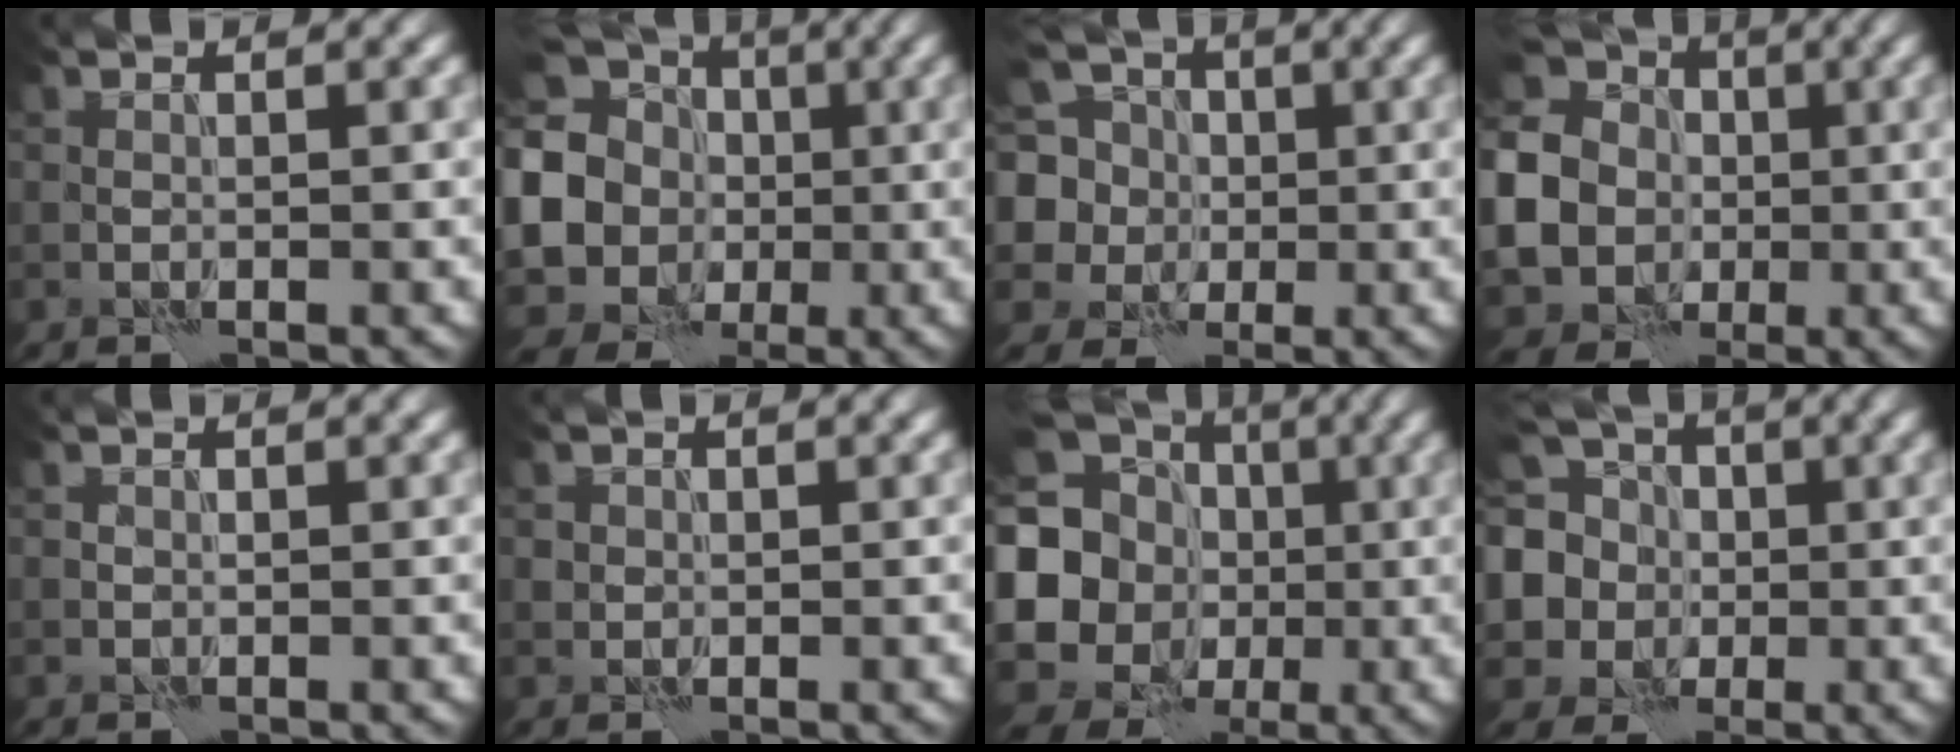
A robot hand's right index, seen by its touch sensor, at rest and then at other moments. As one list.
[{"total": 14.5, "force": [0.1, 13.2, 6.1], "torque": [-0.160, 0.018, -0.021]}, {"total": 8.9, "force": [1.6, 8.0, 3.6], "torque": [-0.099, 0.024, -0.005]}, {"total": 18.4, "force": [-1.3, 17.1, 6.7], "torque": [-0.189, -0.001, -0.053]}, {"total": 0.0}, {"total": 0.8, "force": [0.1, 0.8, 0.0], "torque": [0.004, -0.002, 0.001]}, {"total": 16.3, "force": [0.3, 15.0, 6.4], "torque": [-0.180, 0.008, -0.013]}, {"total": 8.5, "force": [0.9, 7.7, 3.6], "torque": [-0.092, 0.013, -0.014]}]